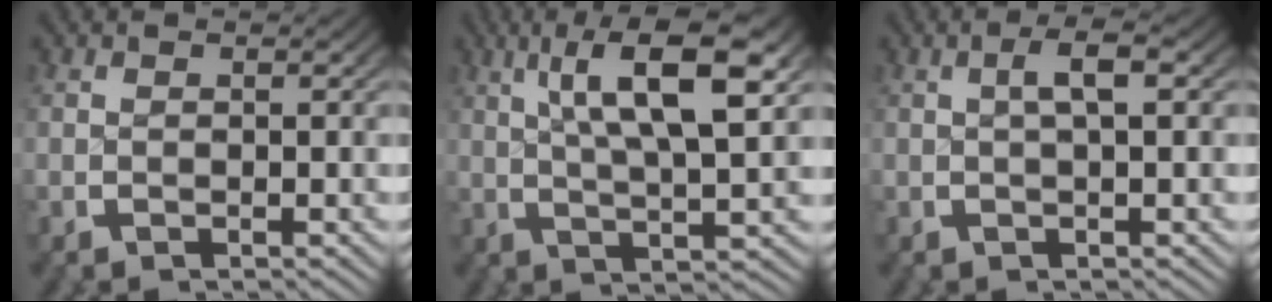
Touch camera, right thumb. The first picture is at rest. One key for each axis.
{"total": 8.9, "fx": 3.2, "fy": 3.5, "fz": 7.5, "tx": -0.117, "ty": 0.000, "tz": 0.050}
{"total": 2.3, "fx": 0.8, "fy": 0.6, "fz": 2.0, "tx": -0.031, "ty": 0.007, "tz": 0.011}